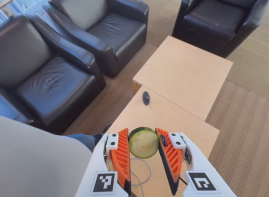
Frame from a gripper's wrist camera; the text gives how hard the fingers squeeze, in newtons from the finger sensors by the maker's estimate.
{"total": 10.4, "left": 10.1, "right": 10.8}